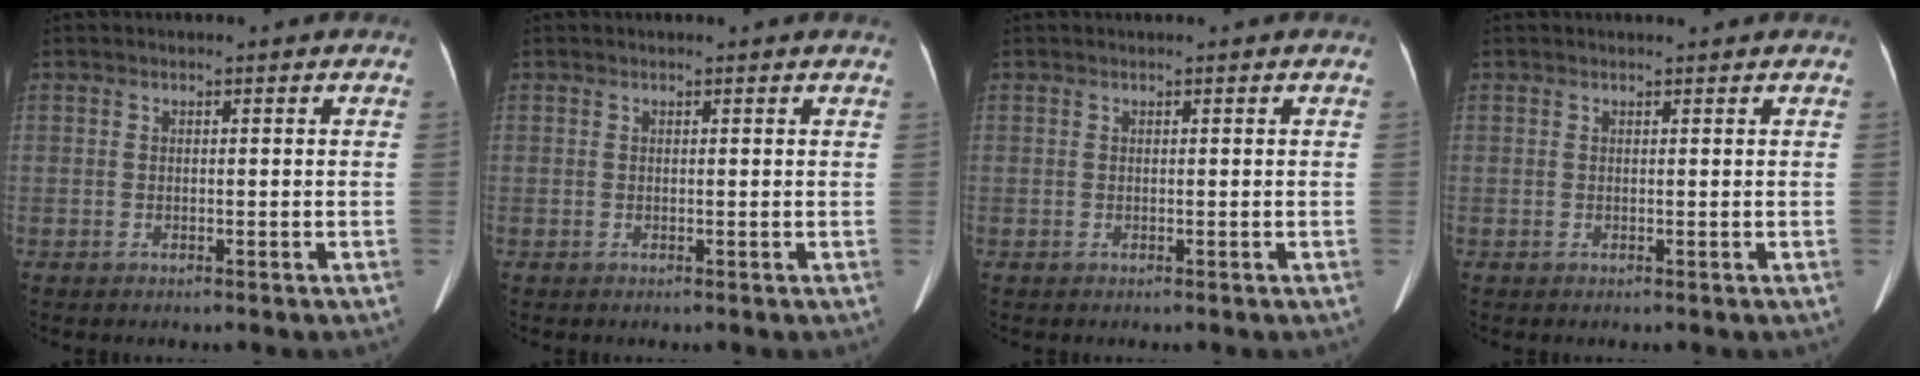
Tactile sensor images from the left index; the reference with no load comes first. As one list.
[{"total": 1.3, "force": [1.3, 0.0, 0.4], "torque": [-0.014, 0.004, 0.009]}, {"total": 0.0}, {"total": 0.7, "force": [0.7, -0.1, 0.2], "torque": [-0.006, 0.004, 0.014]}]